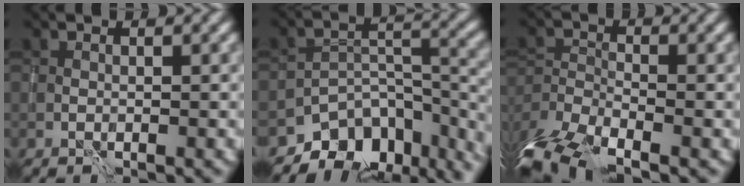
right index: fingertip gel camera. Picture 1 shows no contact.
{"total": 9.5, "force": [-7.3, 5.1, 3.4], "torque": [-0.045, -0.010, -0.106]}
{"total": 7.4, "force": [-5.7, 2.9, 3.8], "torque": [-0.075, -0.022, -0.109]}